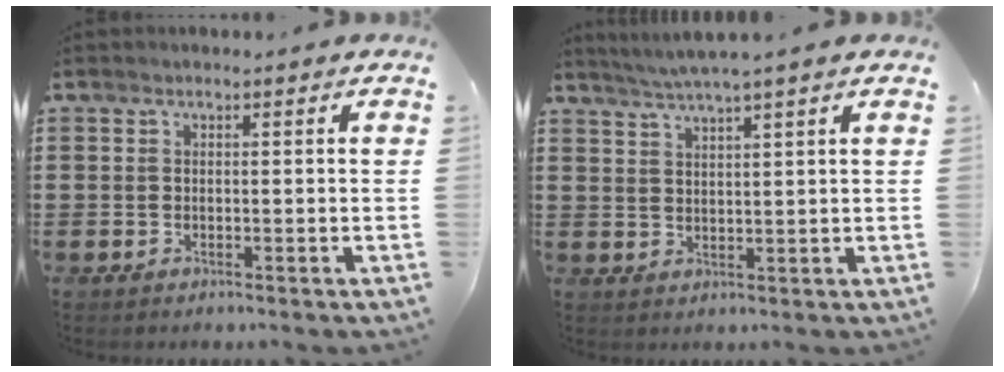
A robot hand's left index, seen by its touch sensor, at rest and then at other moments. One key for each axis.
{"total": 3.4, "fx": 2.9, "fy": -0.8, "fz": 1.4, "tx": -0.034, "ty": -0.009, "tz": 0.053}